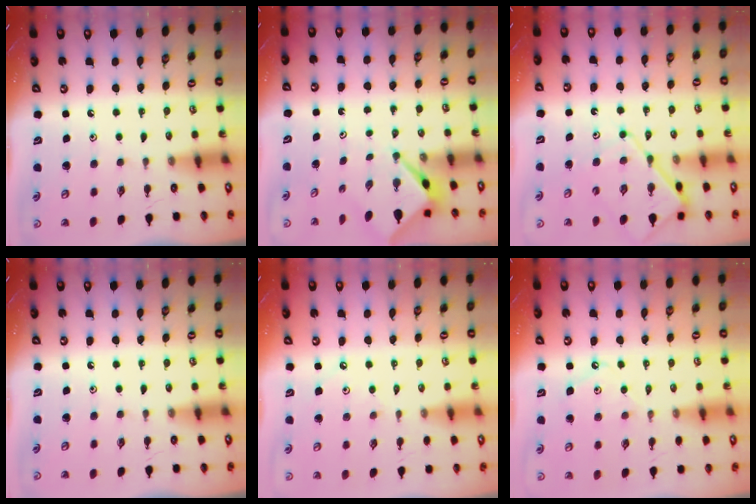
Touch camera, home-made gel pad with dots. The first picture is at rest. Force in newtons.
{"total": 2.5, "press": 2.5, "slide": 0.2}
{"total": 10.2, "press": 10.2, "slide": 1.2}
{"total": 0.0}
{"total": 1.7, "press": 1.7, "slide": 0.4}
{"total": 6.2, "press": 6.2, "slide": 0.8}